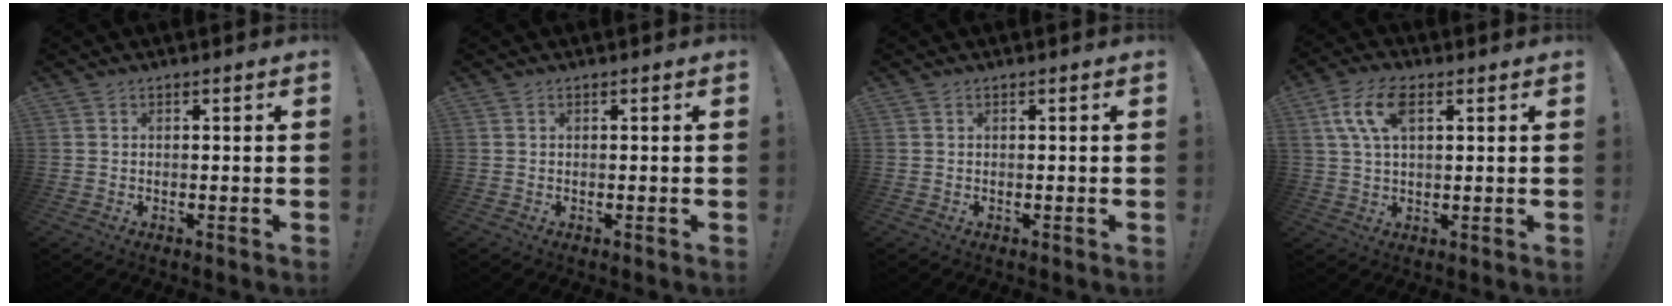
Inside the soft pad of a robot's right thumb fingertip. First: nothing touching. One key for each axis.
{"total": 0.0}
{"total": 0.0}
{"total": 10.0, "fx": 3.5, "fy": 5.0, "fz": 7.9, "tx": -0.160, "ty": 0.006, "tz": 0.066}